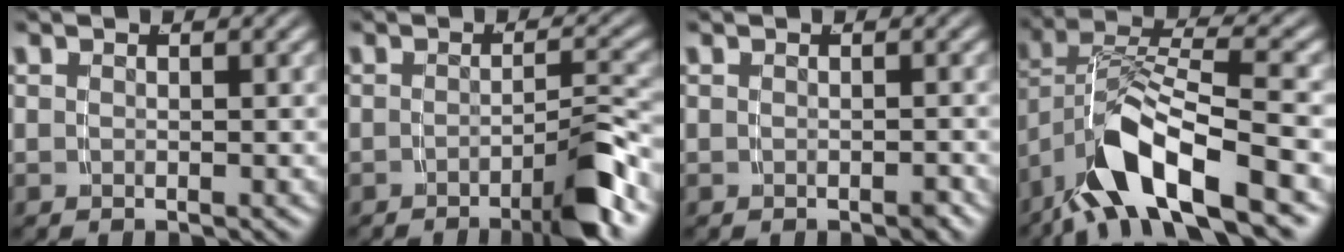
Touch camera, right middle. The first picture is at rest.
{"total": 4.2, "force": [-2.5, -0.1, 3.4], "torque": [-0.037, 0.003, -0.046]}
{"total": 0.6, "force": [-0.5, 0.1, 0.3], "torque": [-0.004, 0.001, -0.009]}
{"total": 7.8, "force": [-2.8, 3.3, 6.5], "torque": [-0.136, -0.011, -0.039]}